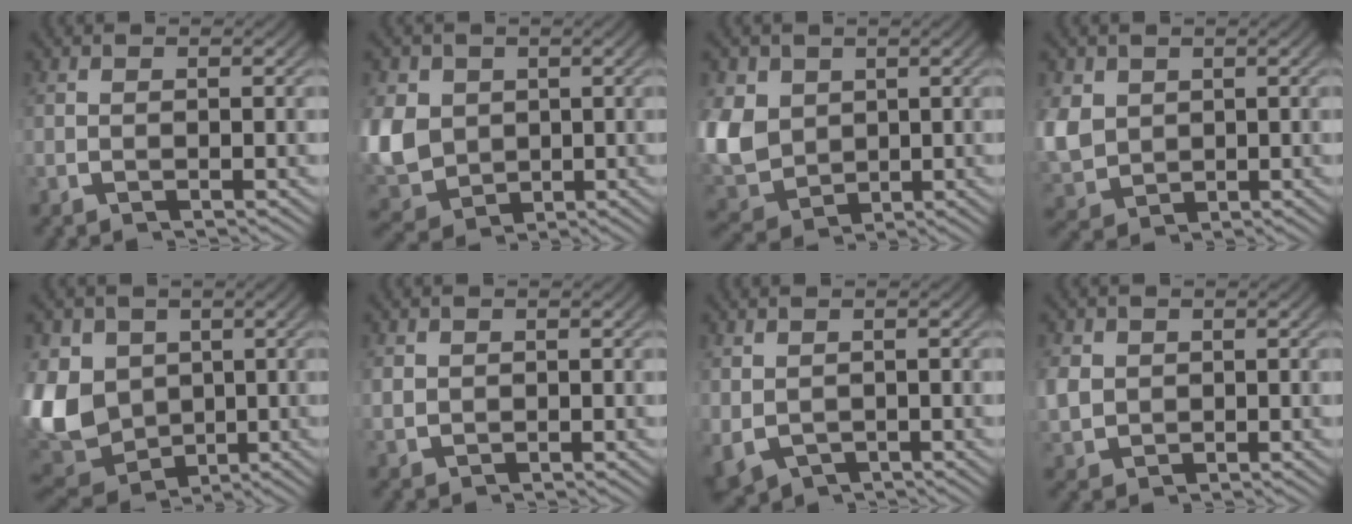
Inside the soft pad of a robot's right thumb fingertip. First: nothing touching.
{"total": 10.5, "force": [-1.4, 8.8, 5.6], "torque": [-0.166, -0.059, 0.006]}
{"total": 9.8, "force": [-1.0, 8.1, 5.4], "torque": [-0.168, -0.058, 0.015]}
{"total": 6.2, "force": [-0.1, 5.4, 3.1], "torque": [-0.107, -0.037, 0.027]}
{"total": 13.3, "force": [-2.1, 10.9, 7.3], "torque": [-0.211, -0.067, -0.008]}
{"total": 1.5, "force": [0.4, 1.3, 0.5], "torque": [-0.013, -0.006, 0.015]}
{"total": 4.4, "force": [-1.5, 3.4, 2.2], "torque": [-0.054, -0.029, -0.006]}
{"total": 3.8, "force": [0.2, 3.4, 1.6], "torque": [-0.053, -0.018, 0.018]}